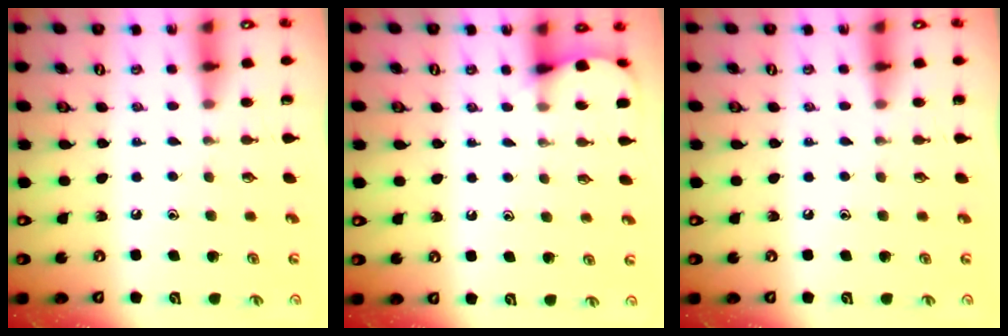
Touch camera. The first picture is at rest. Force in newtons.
{"total": 4.1, "press": 4.1, "slide": 0.4}
{"total": 0.0}